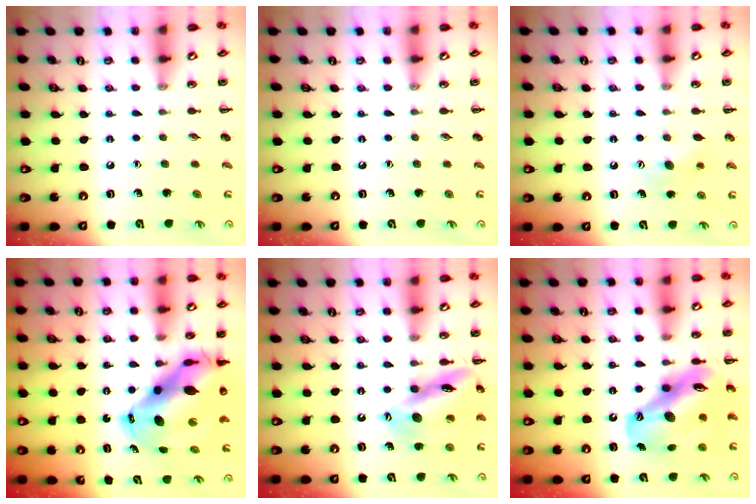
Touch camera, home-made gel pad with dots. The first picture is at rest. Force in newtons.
{"total": 0.0}
{"total": 6.8, "press": 6.6, "slide": 1.4}
{"total": 15.6, "press": 15.1, "slide": 4.0}
{"total": 15.3, "press": 15.2, "slide": 2.2}
{"total": 16.9, "press": 16.2, "slide": 4.9}